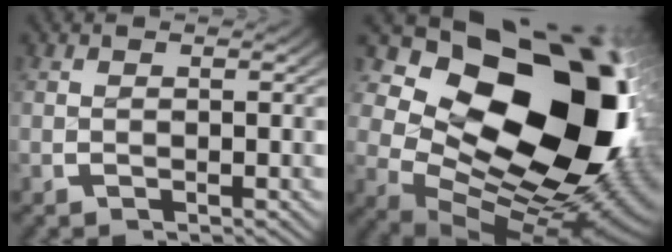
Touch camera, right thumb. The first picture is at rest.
{"total": 27.0, "force": [-1.5, 17.9, 20.2], "torque": [-0.329, -0.079, -0.001]}